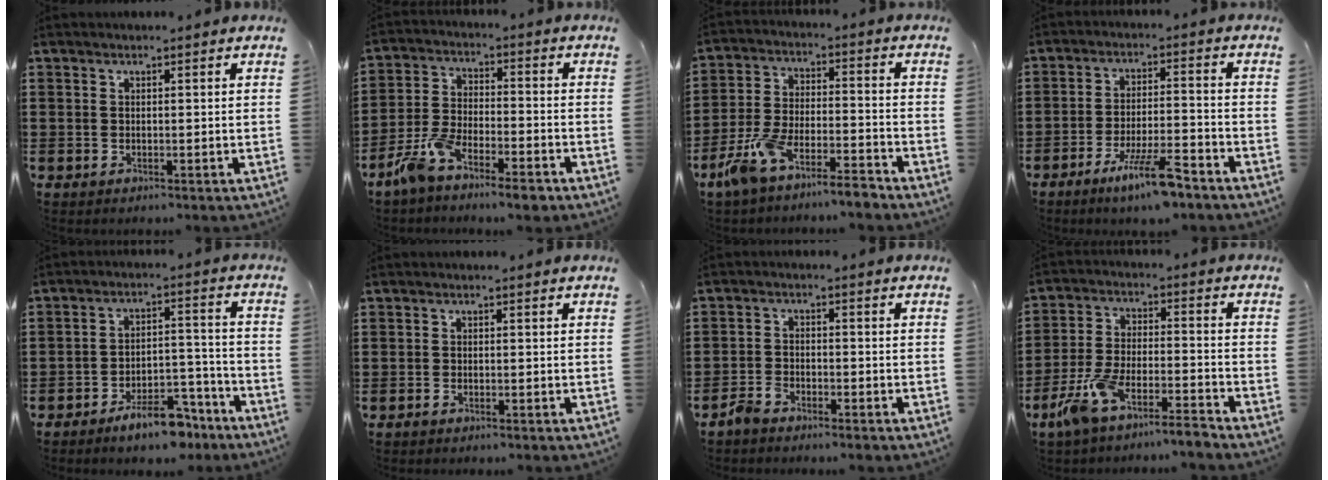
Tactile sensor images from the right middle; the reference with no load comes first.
{"total": 7.2, "force": [-6.0, 1.3, 3.8], "torque": [-0.089, 0.001, -0.116]}
{"total": 7.9, "force": [-7.1, 0.7, 3.4], "torque": [-0.079, 0.003, -0.140]}
{"total": 8.2, "force": [-5.7, 1.2, 5.8], "torque": [-0.114, -0.004, -0.105]}
{"total": 8.1, "force": [-6.7, 2.4, 3.8], "torque": [-0.062, 0.022, -0.122]}
{"total": 0.8, "force": [-0.7, 0.1, 0.3], "torque": [-0.009, -0.004, -0.013]}
{"total": 2.8, "force": [-2.7, 0.7, 0.6], "torque": [-0.029, 0.003, -0.059]}
{"total": 7.8, "force": [-7.0, 0.1, 3.5], "torque": [-0.087, -0.007, -0.140]}